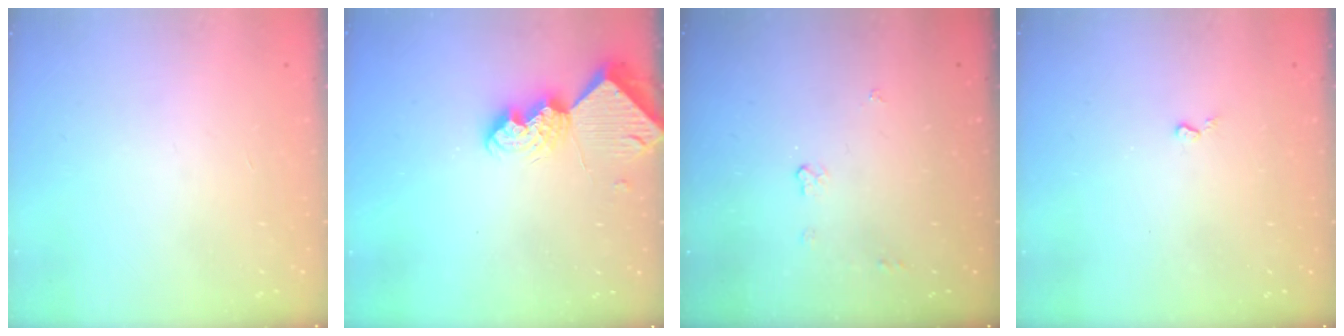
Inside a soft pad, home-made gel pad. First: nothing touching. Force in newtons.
{"total": 8.5, "press": 8.4, "slide": 0.7}
{"total": 3.6, "press": 3.6, "slide": 0.1}
{"total": 3.1, "press": 3.1, "slide": 0.5}